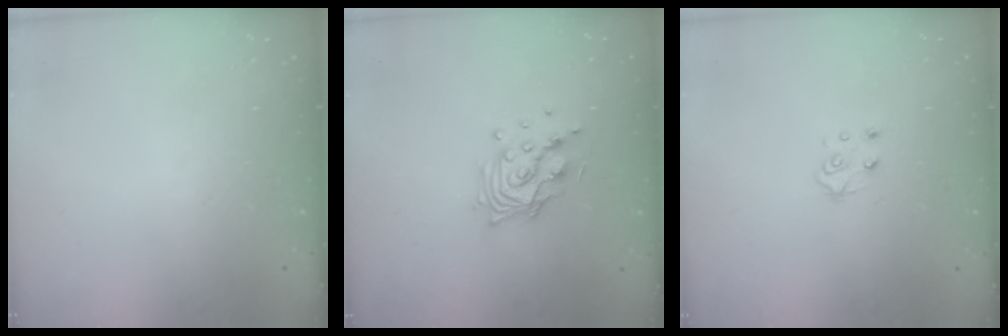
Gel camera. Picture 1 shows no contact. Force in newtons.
{"total": 12.6, "press": 12.5, "slide": 1.7}
{"total": 4.3, "press": 4.3, "slide": 0.5}